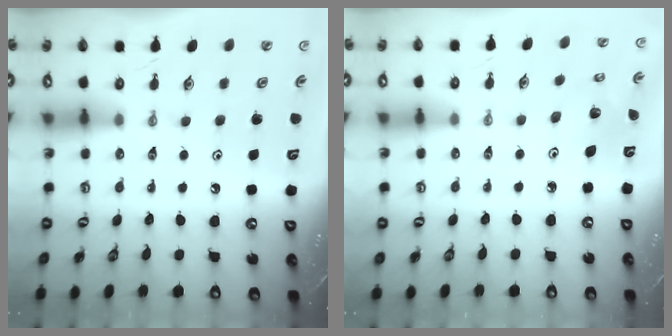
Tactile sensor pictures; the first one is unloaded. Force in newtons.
{"total": 2.4, "press": 2.4, "slide": 0.2}